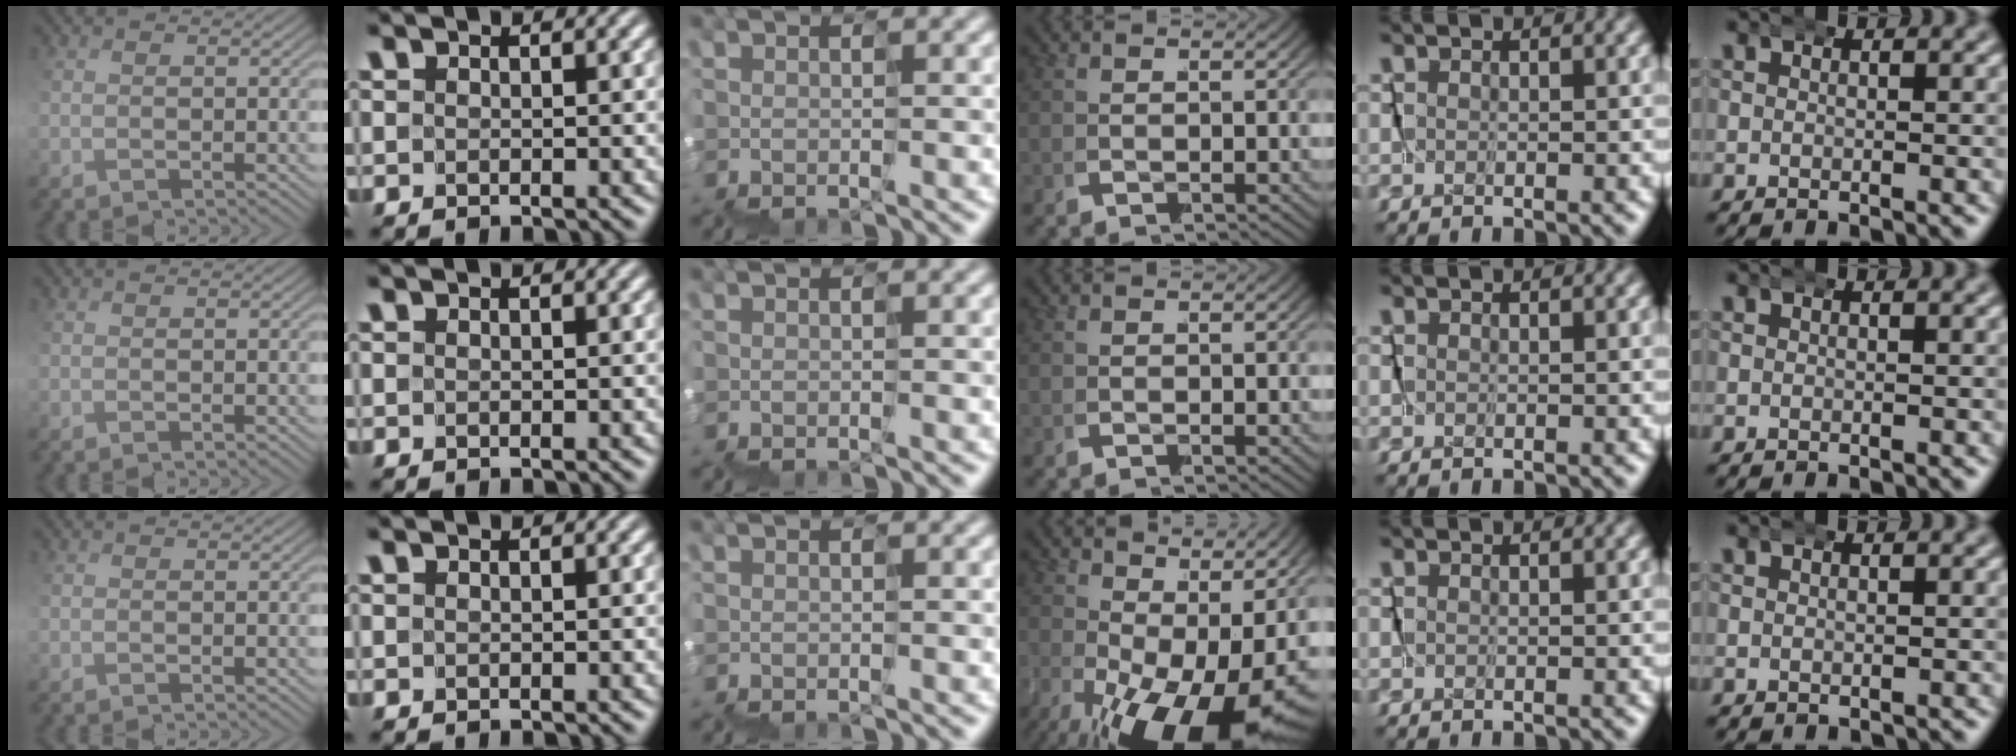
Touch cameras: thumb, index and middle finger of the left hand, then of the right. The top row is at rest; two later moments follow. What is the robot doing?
{"motion": "wrap", "object": "ethernet cable"}